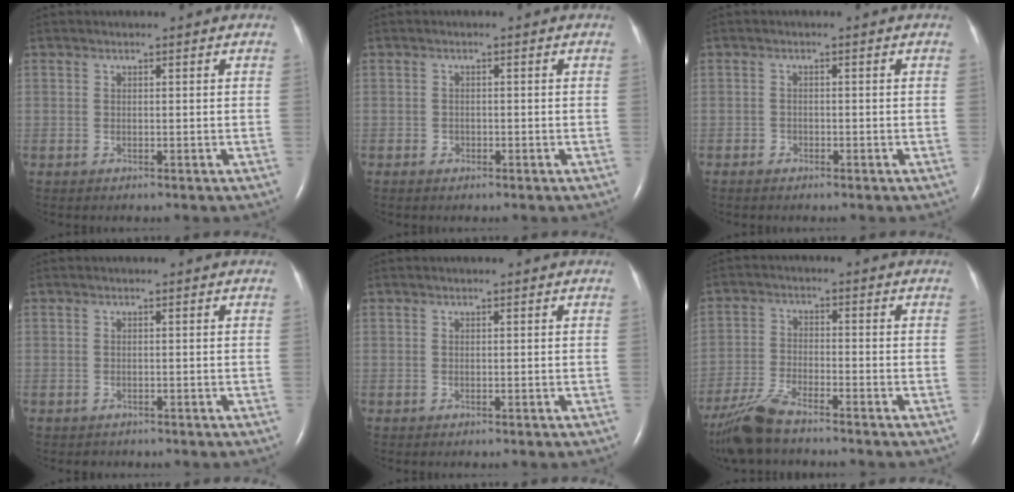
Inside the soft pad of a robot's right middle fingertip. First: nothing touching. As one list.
[{"total": 1.1, "force": [-0.7, 0.7, 0.3], "torque": [-0.007, 0.003, -0.012]}, {"total": 1.1, "force": [-0.9, 0.6, 0.2], "torque": [-0.007, 0.002, -0.019]}, {"total": 0.7, "force": [-0.5, 0.4, -0.1], "torque": [-0.008, 0.001, -0.008]}, {"total": 0.0}, {"total": 8.1, "force": [-6.8, 1.2, 4.2], "torque": [-0.092, -0.023, -0.130]}]